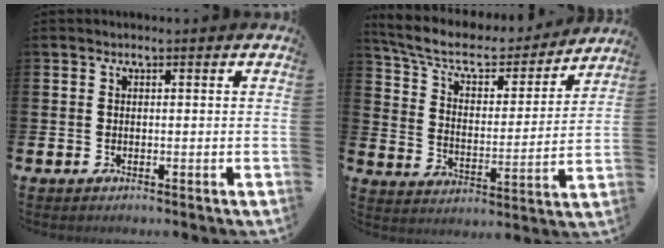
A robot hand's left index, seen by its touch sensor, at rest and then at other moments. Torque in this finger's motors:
{"motor_torque": [0.93, -1.21, 0.25, 0.07]}